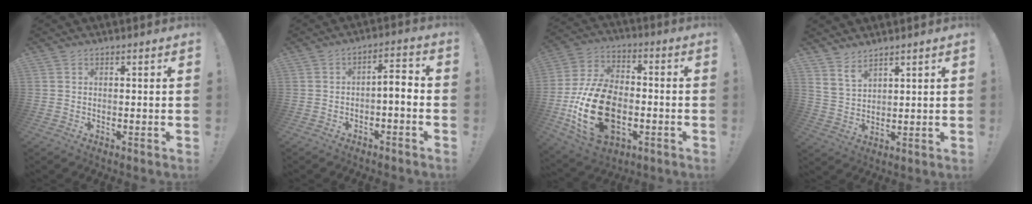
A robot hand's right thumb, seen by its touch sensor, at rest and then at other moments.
{"total": 4.5, "force": [-2.0, 1.4, 3.7], "torque": [-0.055, 0.005, -0.040]}
{"total": 22.9, "force": [-6.2, 14.7, 16.4], "torque": [-0.295, 0.035, -0.093]}
{"total": 5.1, "force": [4.6, 1.7, 1.5], "torque": [-0.026, -0.032, 0.085]}